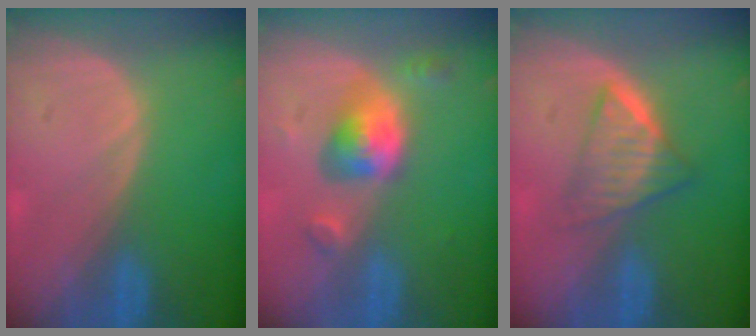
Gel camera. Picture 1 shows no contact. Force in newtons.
{"total": 5.7, "press": 5.4, "slide": 1.8}
{"total": 6.3, "press": 5.4, "slide": 3.3}